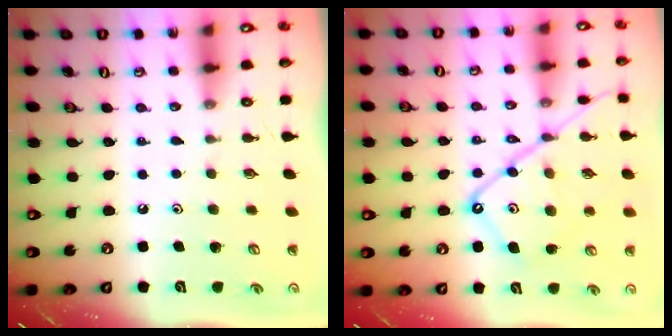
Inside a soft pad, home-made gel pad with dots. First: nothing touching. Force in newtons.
{"total": 15.8, "press": 15.7, "slide": 1.6}